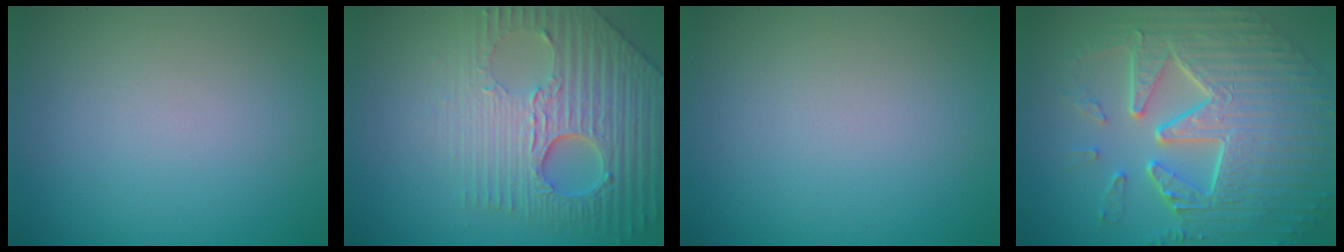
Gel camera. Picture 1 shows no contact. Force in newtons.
{"total": 8.1, "press": 6.2, "slide": 5.3}
{"total": 0.0}
{"total": 10.0, "press": 6.8, "slide": 7.3}